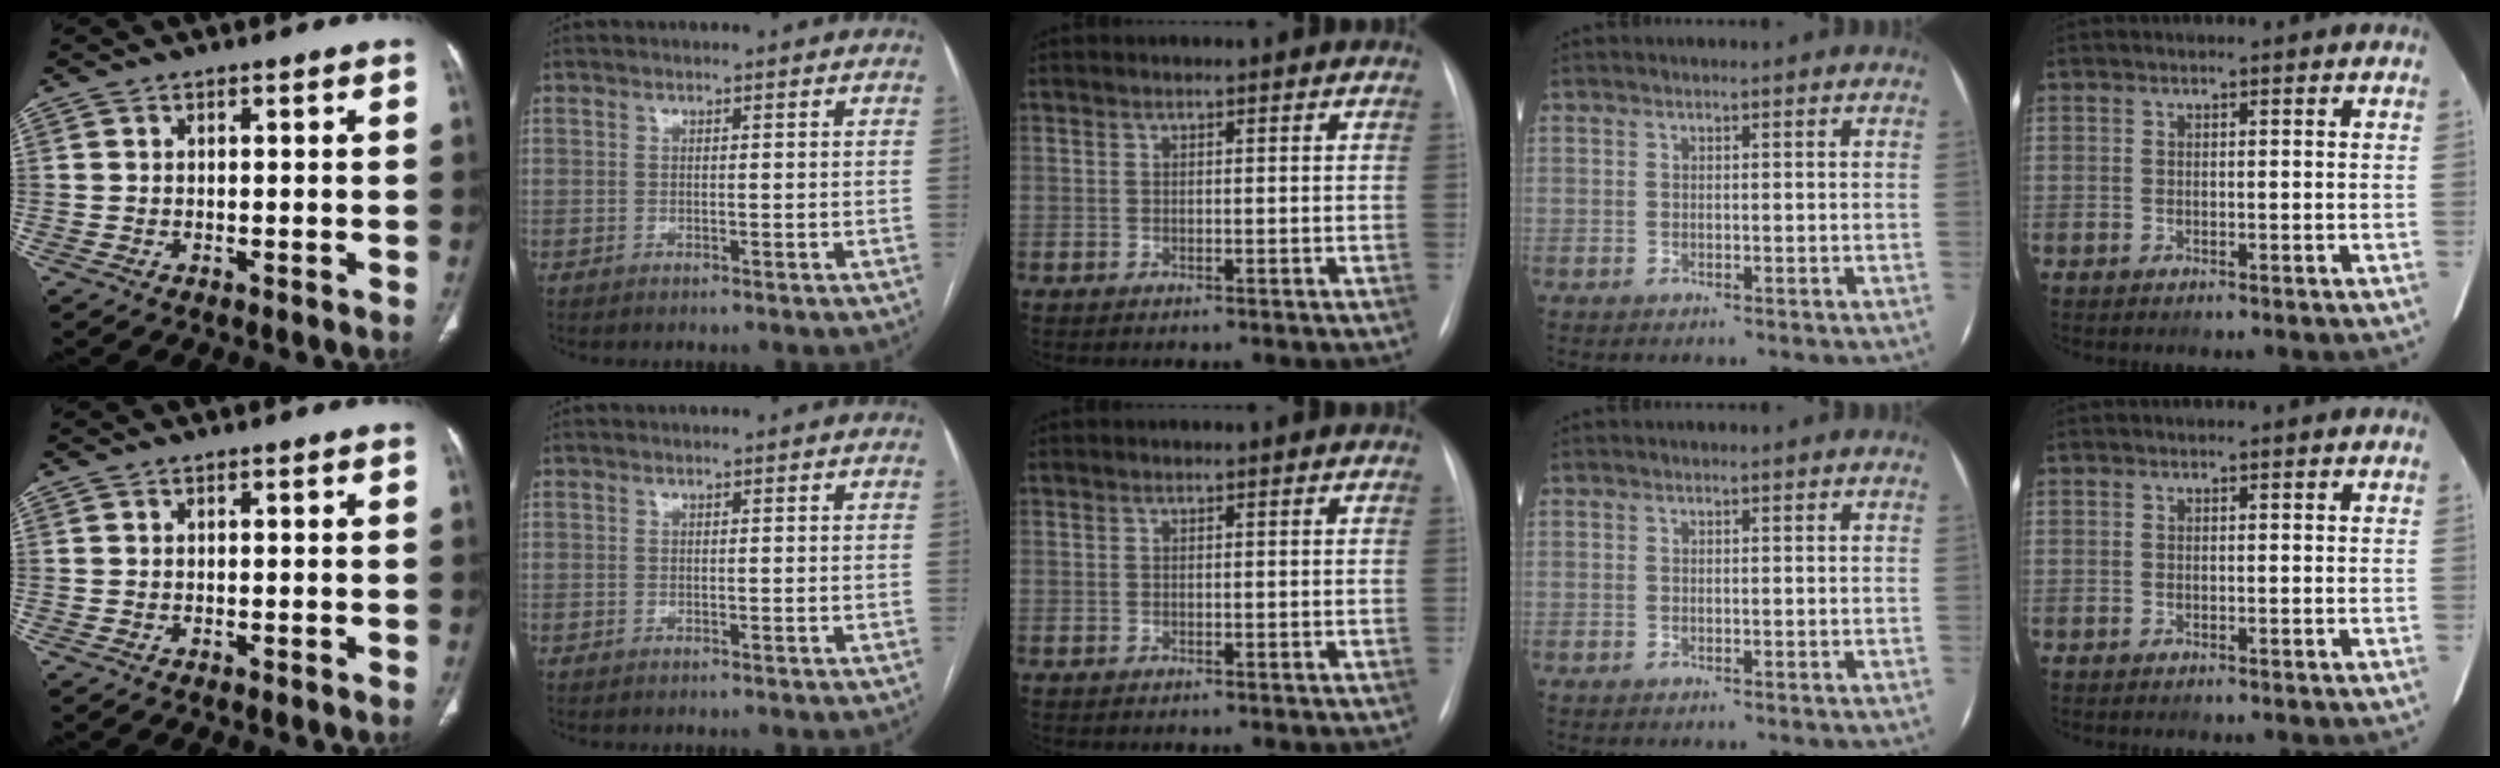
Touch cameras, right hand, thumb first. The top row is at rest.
{}